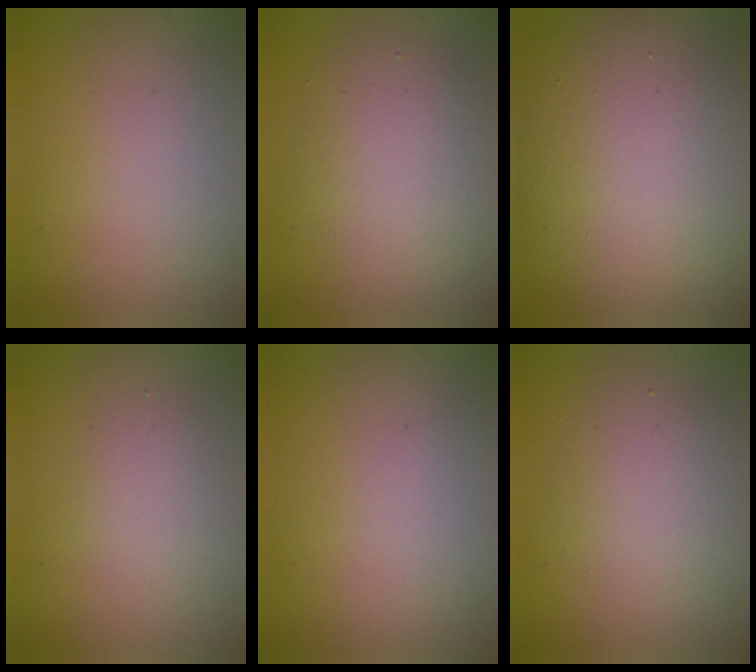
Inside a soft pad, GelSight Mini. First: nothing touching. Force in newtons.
{"total": 5.8, "press": 5.8, "slide": 0.2}
{"total": 16.4, "press": 16.4, "slide": 0.8}
{"total": 1.8, "press": 1.8, "slide": 0.1}
{"total": 0.0}
{"total": 3.6, "press": 3.5, "slide": 0.3}